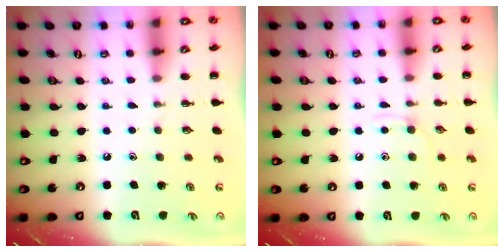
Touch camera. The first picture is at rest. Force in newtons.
{"total": 2.8, "press": 2.7, "slide": 0.9}